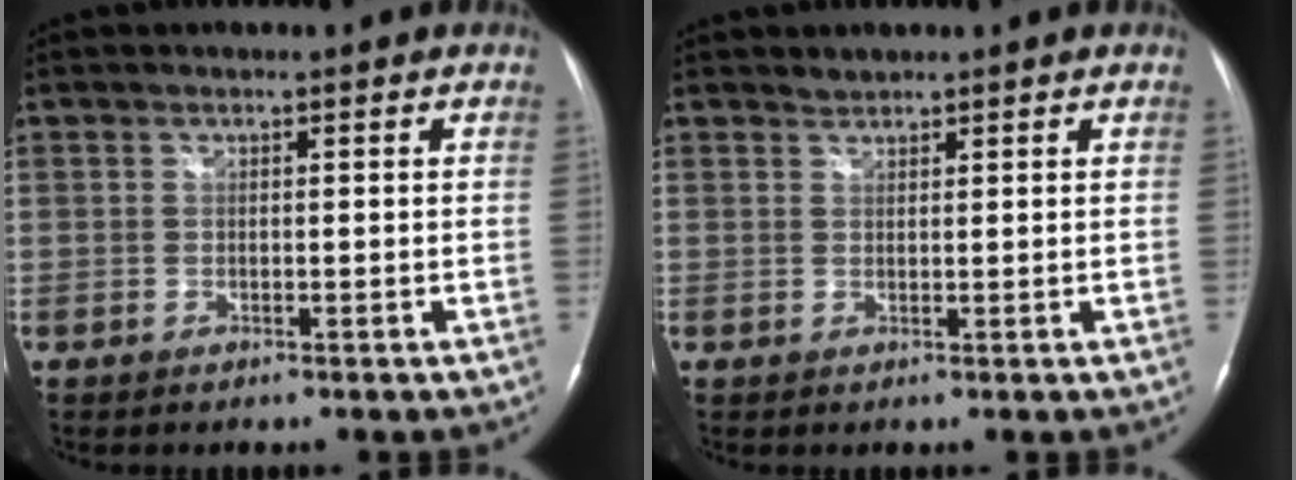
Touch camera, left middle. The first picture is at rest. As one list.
[{"total": 1.0, "force": [1.0, 0.2, -0.1], "torque": [0.000, 0.001, 0.018]}]